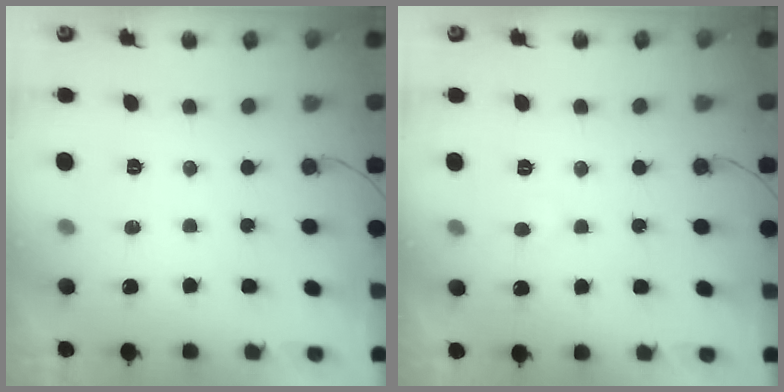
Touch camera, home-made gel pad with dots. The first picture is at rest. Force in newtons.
{"total": 2.2, "press": 2.2, "slide": 0.2}